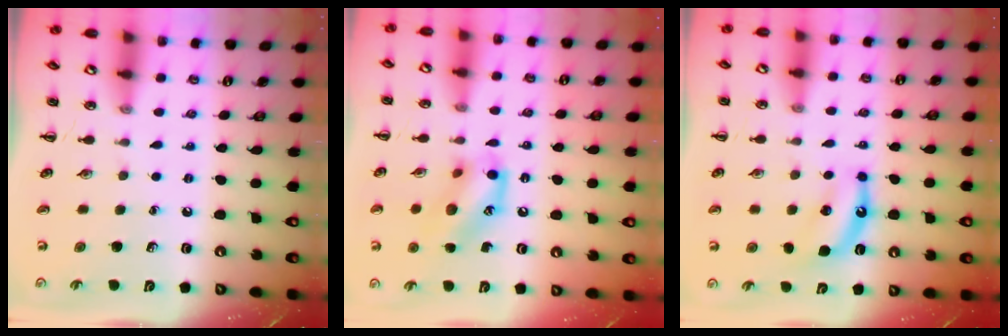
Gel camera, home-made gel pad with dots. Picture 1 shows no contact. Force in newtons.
{"total": 13.5, "press": 13.4, "slide": 1.0}
{"total": 6.9, "press": 6.9, "slide": 1.0}